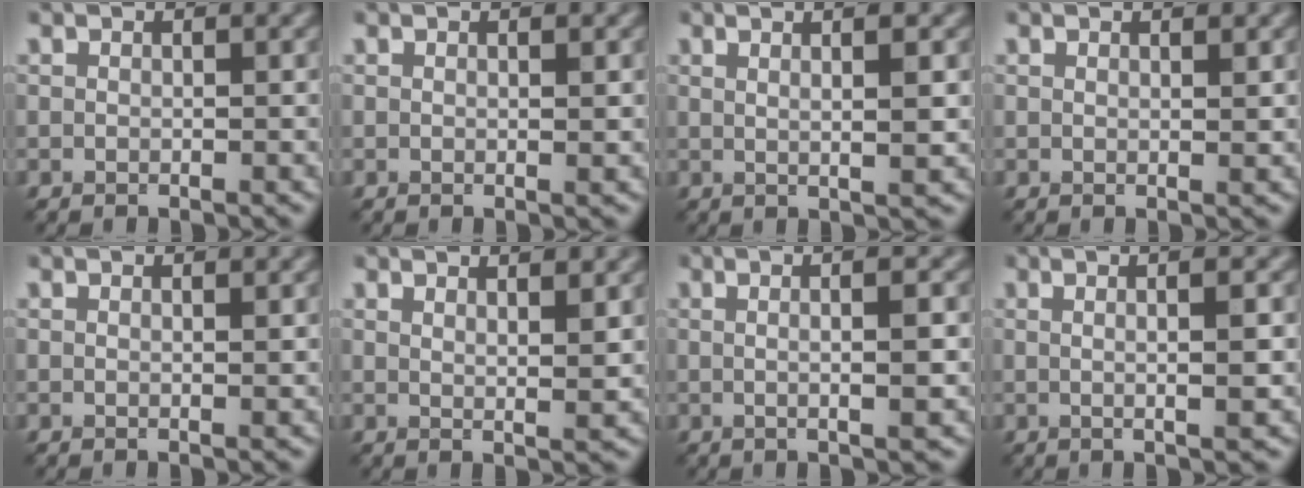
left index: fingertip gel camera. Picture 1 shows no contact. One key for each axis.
{"total": 1.0, "fx": 0.3, "fy": 0.2, "fz": 1.0, "tx": -0.013, "ty": 0.001, "tz": 0.003}
{"total": 4.7, "fx": 1.5, "fy": 1.4, "fz": 4.2, "tx": -0.040, "ty": 0.006, "tz": 0.004}
{"total": 1.2, "fx": 0.7, "fy": 0.3, "fz": 0.9, "tx": -0.009, "ty": 0.003, "tz": 0.010}
{"total": 0.8, "fx": 0.4, "fy": 0.2, "fz": 0.6, "tx": -0.005, "ty": 0.003, "tz": 0.006}
{"total": 3.5, "fx": 2.1, "fy": 1.0, "fz": 2.6, "tx": -0.019, "ty": 0.002, "tz": 0.019}
{"total": 5.7, "fx": 1.0, "fy": 1.9, "fz": 5.3, "tx": -0.051, "ty": 0.015, "tz": -0.009}
{"total": 5.4, "fx": 1.0, "fy": 1.8, "fz": 5.0, "tx": -0.045, "ty": 0.015, "tz": -0.008}